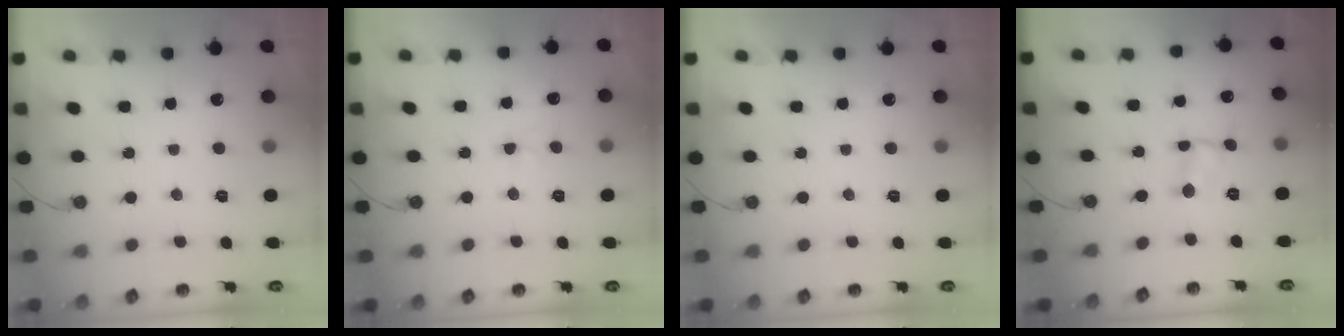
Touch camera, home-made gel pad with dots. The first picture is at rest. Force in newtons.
{"total": 2.8, "press": 2.7, "slide": 0.5}
{"total": 0.0}
{"total": 1.1, "press": 1.1, "slide": 0.2}